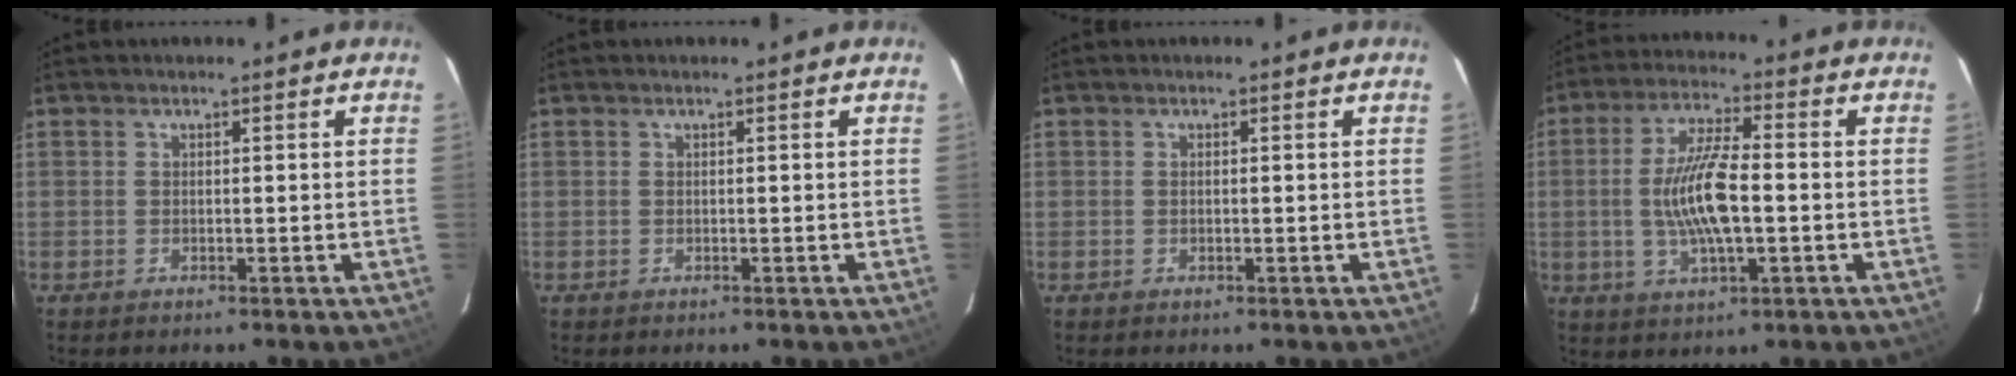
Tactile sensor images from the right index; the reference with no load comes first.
{"total": 0.0}
{"total": 0.5, "force": [0.0, 0.1, 0.5], "torque": [-0.011, 0.001, -0.002]}
{"total": 11.3, "force": [-1.3, 3.0, 10.9], "torque": [-0.214, 0.001, -0.022]}